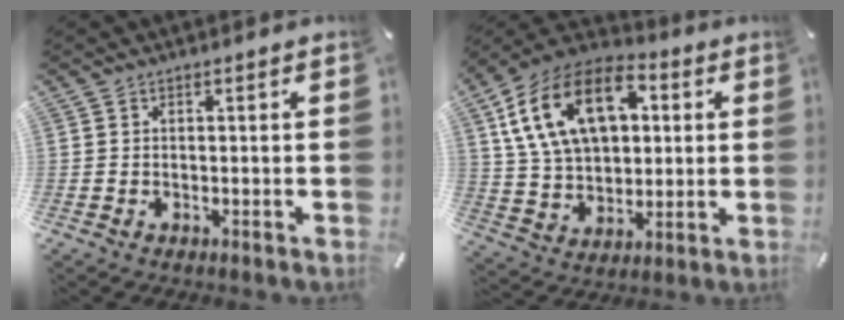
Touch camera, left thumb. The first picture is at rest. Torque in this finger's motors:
{"motor_torque": [2.53, 2.48, 1.73, -1.04, 0.68]}